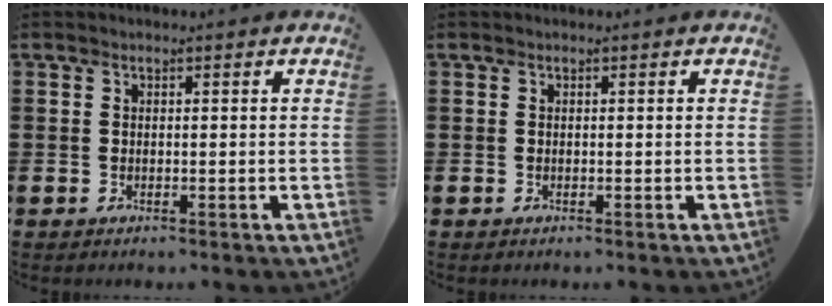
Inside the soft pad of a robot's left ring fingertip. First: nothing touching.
{"total": 0.0}